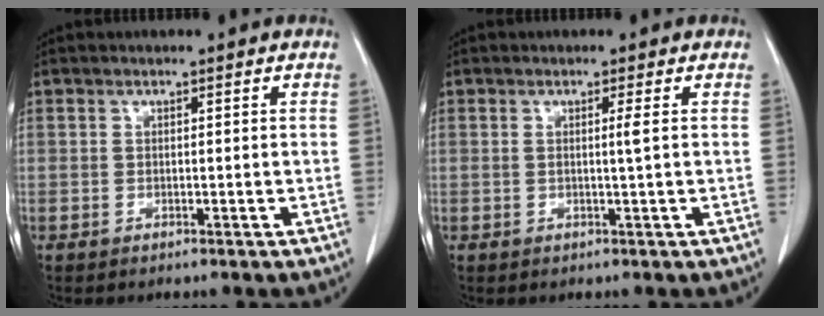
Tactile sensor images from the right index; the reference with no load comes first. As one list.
[{"total": 1.3, "force": [0.2, -0.5, 1.2], "torque": [-0.021, -0.002, 0.002]}]